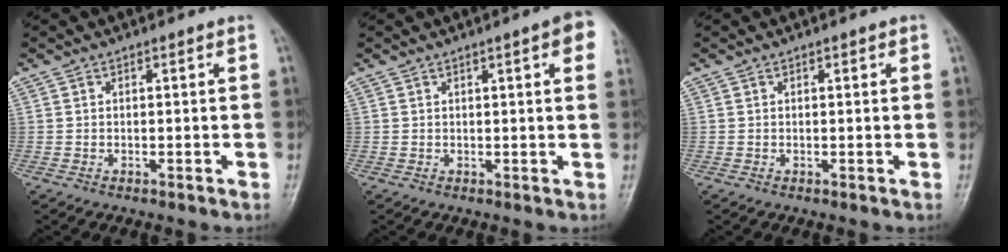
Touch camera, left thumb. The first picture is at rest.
{"total": 5.6, "force": [2.3, 1.0, 5.0], "torque": [-0.049, 0.001, 0.022]}
{"total": 0.8, "force": [0.3, 0.3, 0.7], "torque": [-0.005, 0.001, 0.003]}